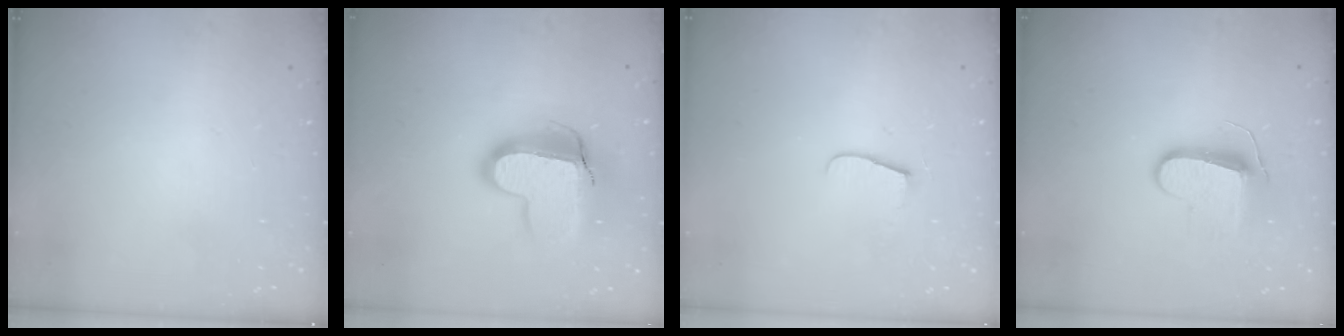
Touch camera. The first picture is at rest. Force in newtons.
{"total": 14.6, "press": 14.5, "slide": 1.1}
{"total": 6.5, "press": 6.5, "slide": 0.7}
{"total": 9.1, "press": 9.1, "slide": 0.3}